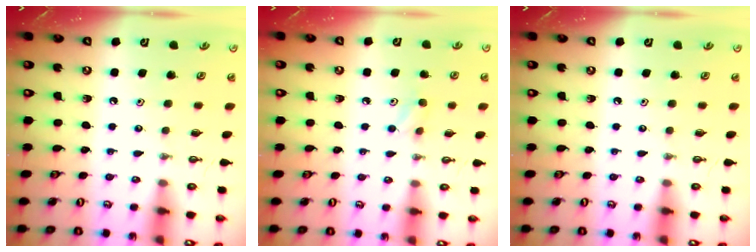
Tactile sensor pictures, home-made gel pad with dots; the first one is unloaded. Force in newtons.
{"total": 4.5, "press": 4.4, "slide": 0.6}
{"total": 0.0}